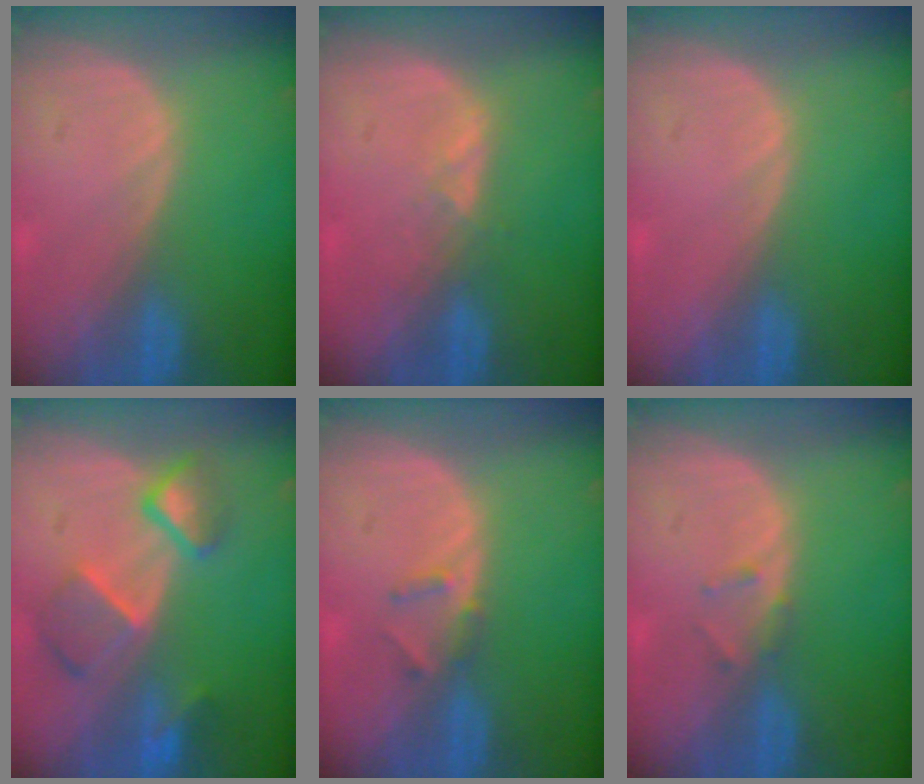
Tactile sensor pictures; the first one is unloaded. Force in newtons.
{"total": 1.6, "press": 1.6, "slide": 0.3}
{"total": 0.0}
{"total": 7.5, "press": 6.7, "slide": 3.5}
{"total": 1.9, "press": 1.7, "slide": 0.9}
{"total": 1.3, "press": 1.3, "slide": 0.4}